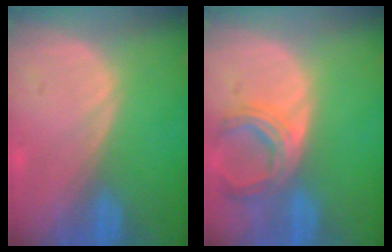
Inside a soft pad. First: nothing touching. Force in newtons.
{"total": 5.8, "press": 5.8, "slide": 0.9}